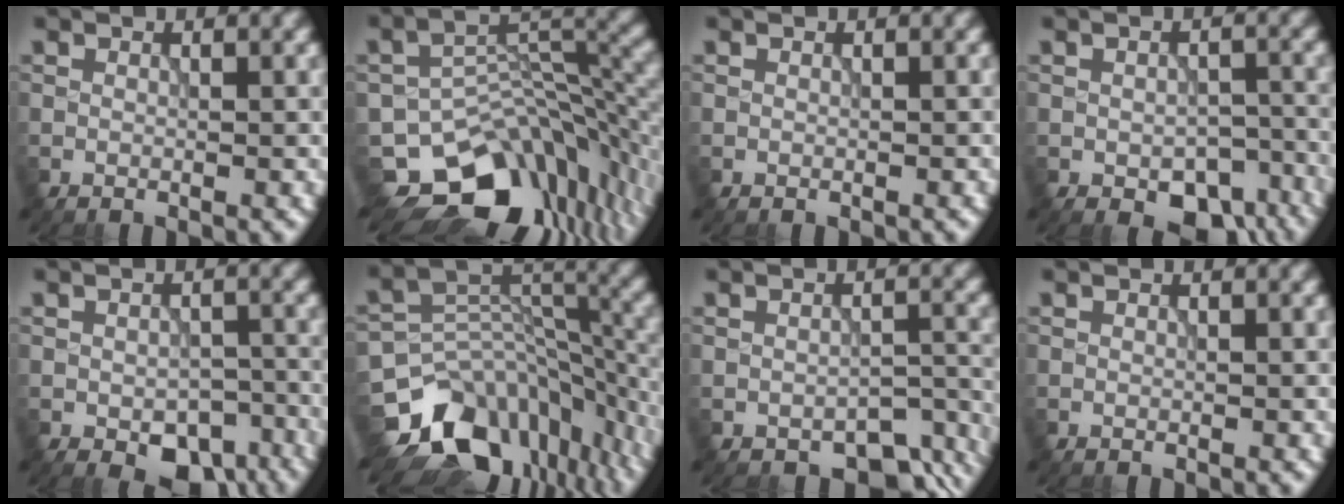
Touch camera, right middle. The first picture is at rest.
{"total": 12.6, "force": [-7.3, 7.4, 7.2], "torque": [-0.113, -0.016, -0.105]}
{"total": 0.0}
{"total": 5.4, "force": [-3.0, 3.0, 3.3], "torque": [-0.039, -0.020, -0.033]}
{"total": 5.8, "force": [-3.1, 3.3, 3.7], "torque": [-0.047, -0.020, -0.033]}
{"total": 13.8, "force": [-8.1, 9.0, 6.8], "torque": [-0.137, -0.003, -0.108]}
{"total": 4.6, "force": [-3.4, 2.3, 2.2], "torque": [-0.022, -0.016, -0.035]}
{"total": 0.0}